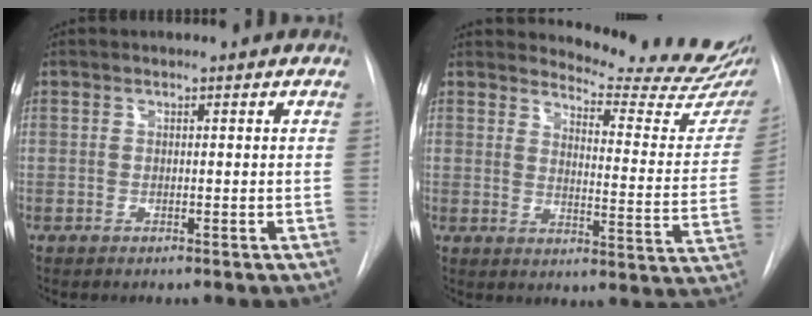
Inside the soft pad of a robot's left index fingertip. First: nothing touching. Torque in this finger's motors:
{"motor_torque": [0.35, -0.78, -0.24, -0.03]}